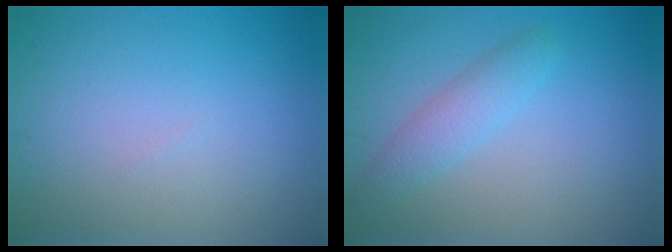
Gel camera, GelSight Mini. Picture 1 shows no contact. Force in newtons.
{"total": 2.5, "press": 2.5, "slide": 0.1}